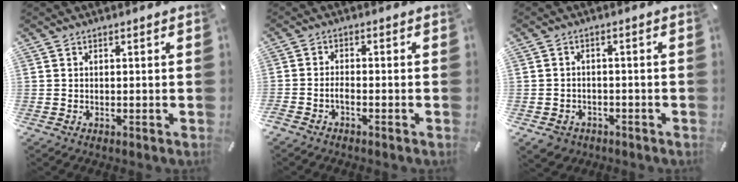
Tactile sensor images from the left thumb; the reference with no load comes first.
{"total": 2.0, "force": [-1.4, 0.6, 1.3], "torque": [-0.031, 0.001, -0.028]}
{"total": 3.7, "force": [-2.1, 2.9, 0.8], "torque": [-0.018, 0.008, -0.041]}